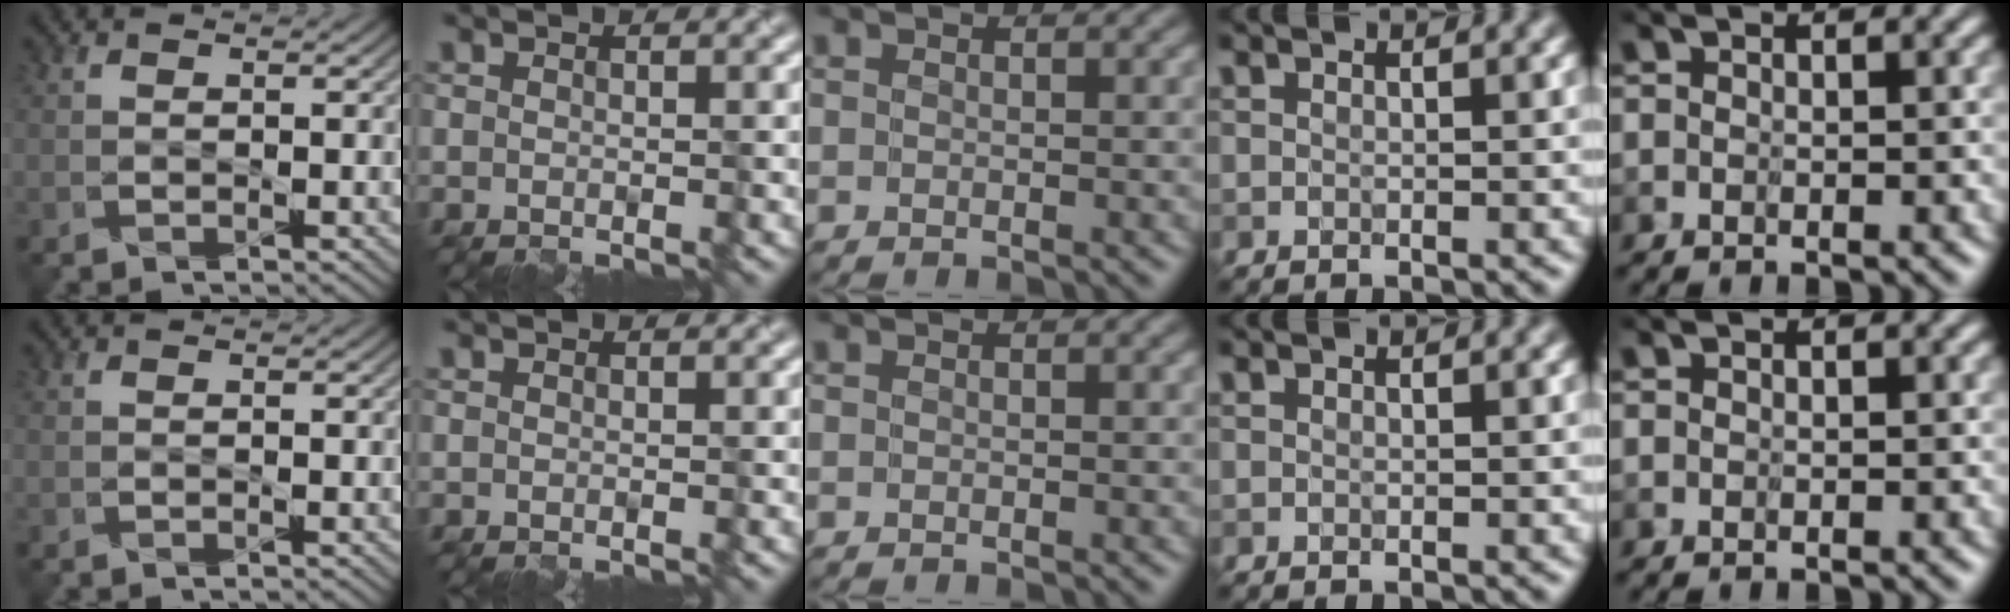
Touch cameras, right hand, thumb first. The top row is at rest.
{}